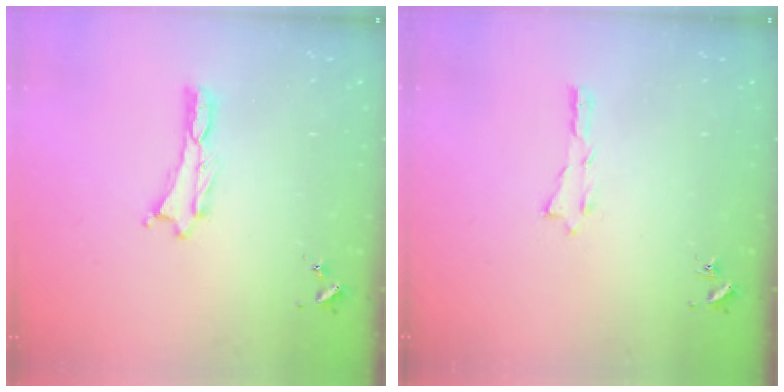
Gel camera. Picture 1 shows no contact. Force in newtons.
{"total": 0.0}